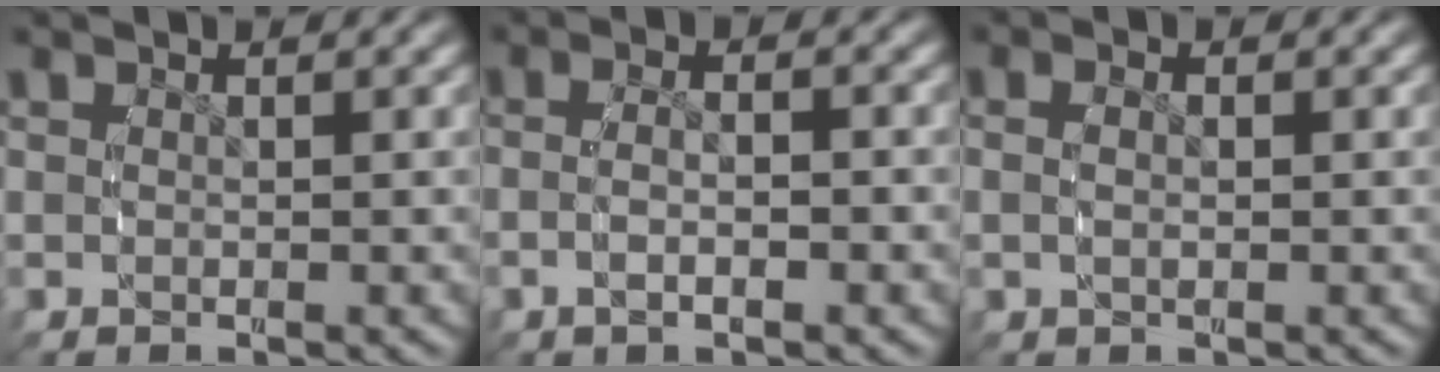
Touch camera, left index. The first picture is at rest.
{"total": 2.8, "force": [-0.9, 1.0, 2.5], "torque": [-0.051, 0.006, -0.020]}
{"total": 1.8, "force": [0.0, 1.1, 1.5], "torque": [-0.031, 0.001, 0.001]}